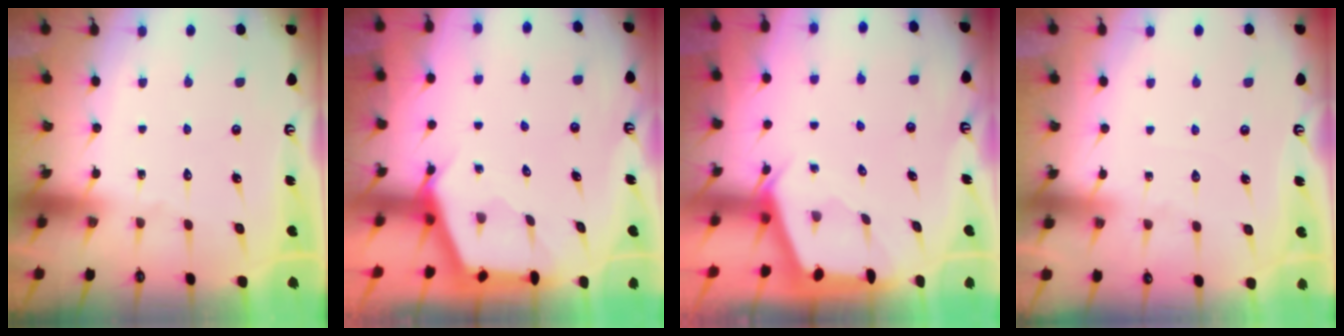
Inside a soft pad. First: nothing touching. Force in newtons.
{"total": 2.5, "press": 2.5, "slide": 0.4}
{"total": 2.0, "press": 2.0, "slide": 0.3}
{"total": 1.6, "press": 1.6, "slide": 0.2}